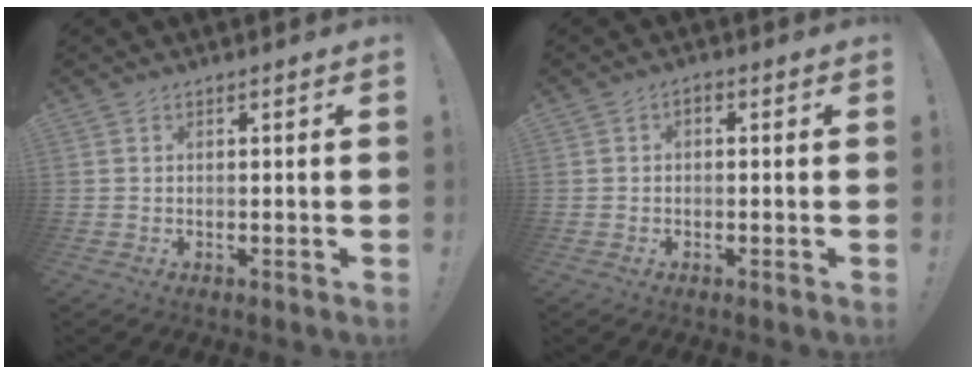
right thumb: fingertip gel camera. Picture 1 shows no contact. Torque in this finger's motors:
{"motor_torque": [-0.05, 0.11, 0.42, -0.22, -0.03]}